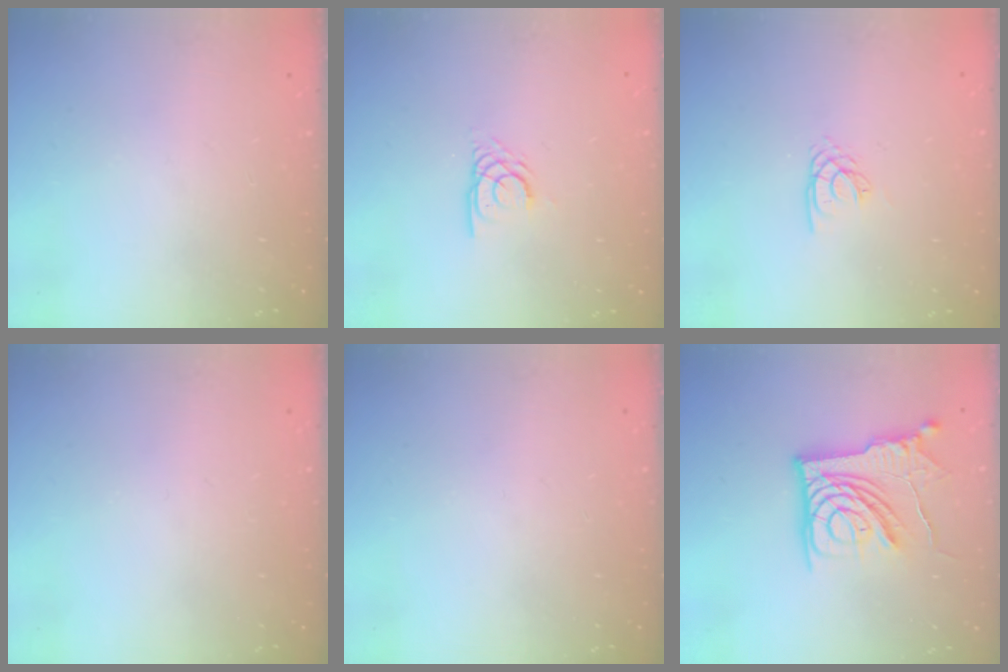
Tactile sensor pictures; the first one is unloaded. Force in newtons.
{"total": 3.4, "press": 3.4, "slide": 0.2}
{"total": 2.2, "press": 2.2, "slide": 0.2}
{"total": 0.0}
{"total": 0.0}
{"total": 14.2, "press": 14.1, "slide": 1.1}